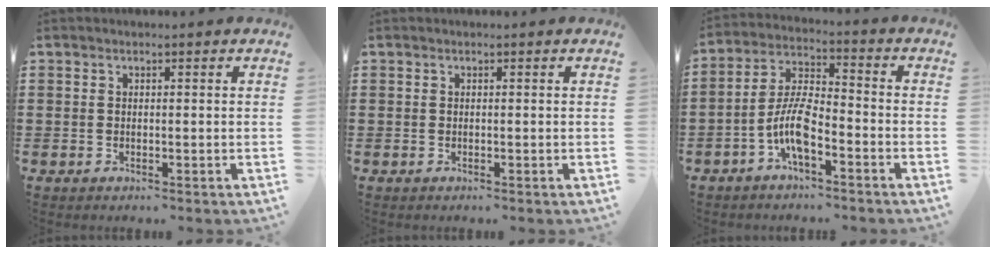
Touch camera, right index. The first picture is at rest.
{"total": 0.0}
{"total": 7.7, "force": [-3.6, 2.6, 6.3], "torque": [-0.147, -0.002, -0.073]}